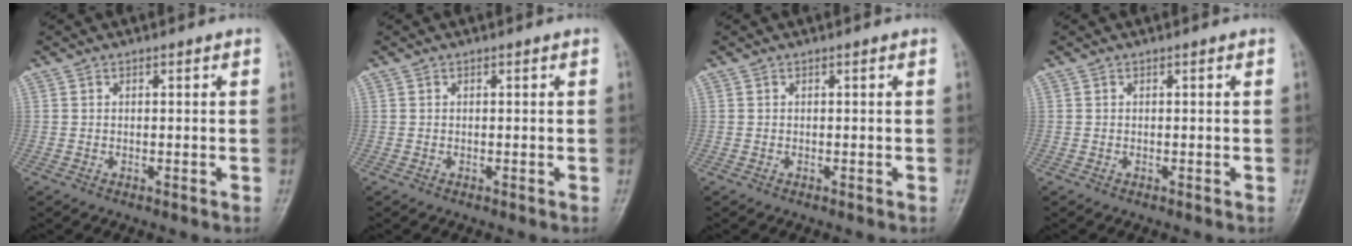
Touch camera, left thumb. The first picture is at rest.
{"total": 0.0}
{"total": 0.0}
{"total": 0.0}